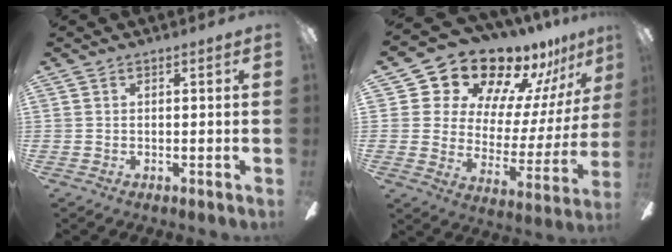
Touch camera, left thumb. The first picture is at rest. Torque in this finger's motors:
{"motor_torque": [0.47, 0.63, 1.39, -1.38, 0.10]}